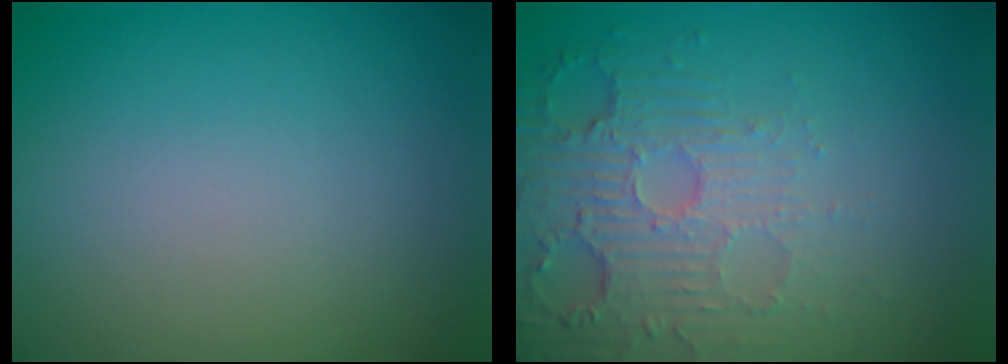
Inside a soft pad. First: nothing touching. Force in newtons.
{"total": 5.7, "press": 3.6, "slide": 4.4}